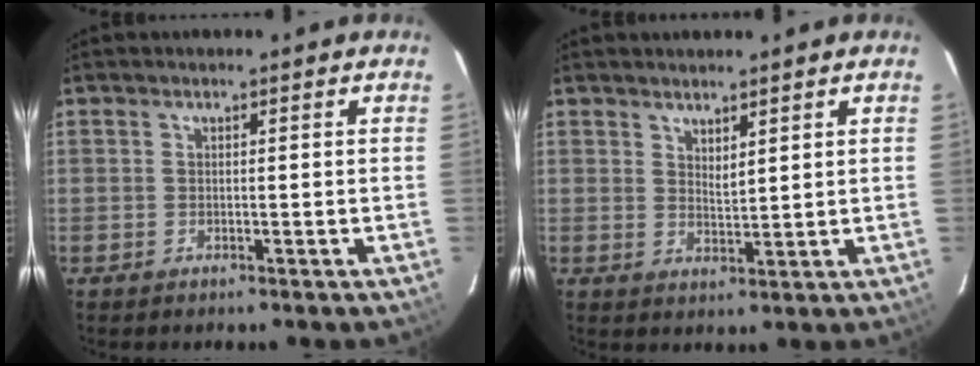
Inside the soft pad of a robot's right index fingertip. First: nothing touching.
{"total": 2.7, "force": [2.1, 0.7, 1.5], "torque": [-0.024, -0.003, 0.037]}